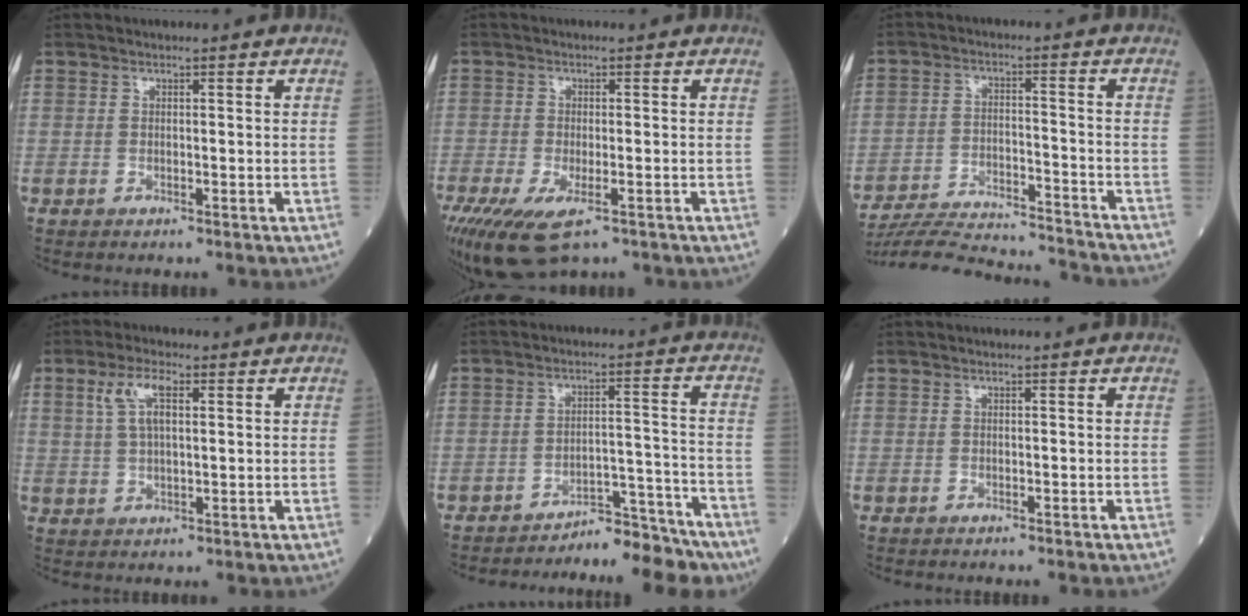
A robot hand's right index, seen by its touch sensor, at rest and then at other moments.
{"total": 1.1, "force": [-0.6, 0.3, 0.9], "torque": [-0.016, -0.003, -0.008]}
{"total": 16.9, "force": [-16.4, 1.2, 3.8], "torque": [-0.077, -0.001, -0.245]}
{"total": 5.5, "force": [2.1, 1.8, 4.8], "torque": [-0.104, 0.013, 0.045]}
{"total": 8.7, "force": [-8.2, 1.8, 2.2], "torque": [-0.008, 0.036, -0.126]}
{"total": 0.0}